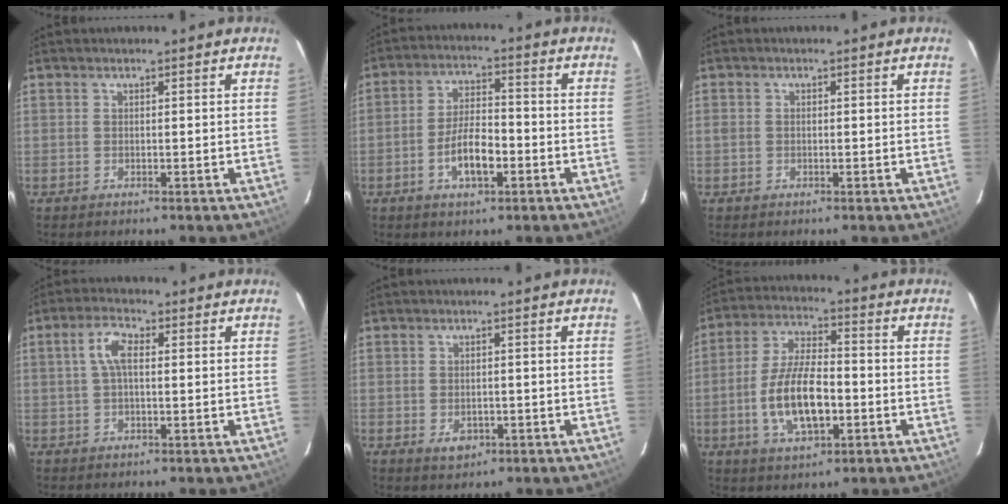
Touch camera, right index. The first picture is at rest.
{"total": 7.9, "force": [-3.1, 3.2, 6.5], "torque": [-0.130, 0.006, -0.052]}
{"total": 1.2, "force": [-0.4, 1.0, 0.5], "torque": [-0.008, 0.001, -0.008]}
{"total": 4.5, "force": [0.6, 1.8, 4.1], "torque": [-0.083, 0.012, 0.010]}
{"total": 3.2, "force": [-1.2, 2.4, 1.8], "torque": [-0.035, -0.004, -0.011]}
{"total": 12.6, "force": [-3.2, 5.3, 10.9], "torque": [-0.224, 0.002, -0.054]}